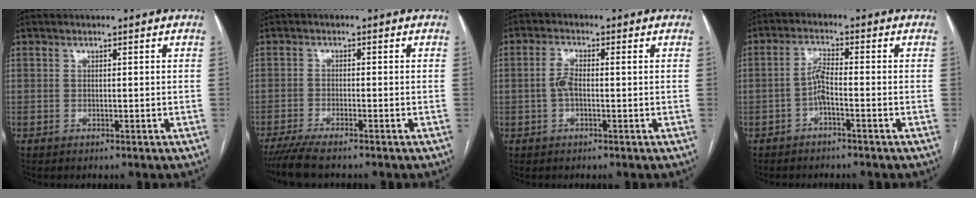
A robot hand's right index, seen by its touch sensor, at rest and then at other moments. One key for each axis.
{"total": 5.5, "fx": -4.6, "fy": 0.2, "fz": 3.1, "tx": -0.048, "ty": -0.014, "tz": -0.078}
{"total": 3.2, "fx": 0.0, "fy": 1.1, "fz": 3.1, "tx": -0.067, "ty": 0.012, "tz": -0.001}
{"total": 3.1, "fx": -1.3, "fy": 0.4, "fz": 2.8, "tx": -0.056, "ty": 0.007, "tz": -0.028}